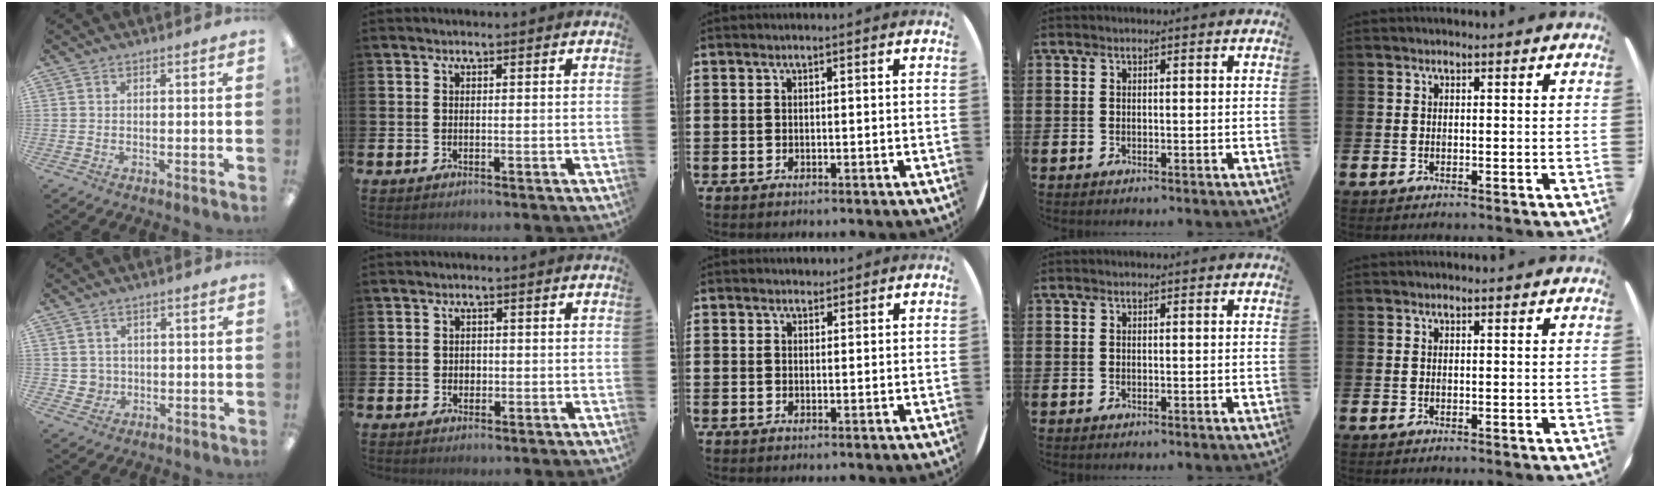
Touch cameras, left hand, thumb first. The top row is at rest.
{"thumb": {"total": 3.0, "force": [0.4, 2.9, 0.2], "torque": [-0.004, 0.001, 0.007]}, "index": {"total": 1.3, "force": [0.2, 1.2, 0.5], "torque": [0.001, 0.005, 0.000]}, "middle": {"total": 1.0, "force": [0.9, 0.3, -0.1], "torque": [0.008, -0.001, 0.016]}}